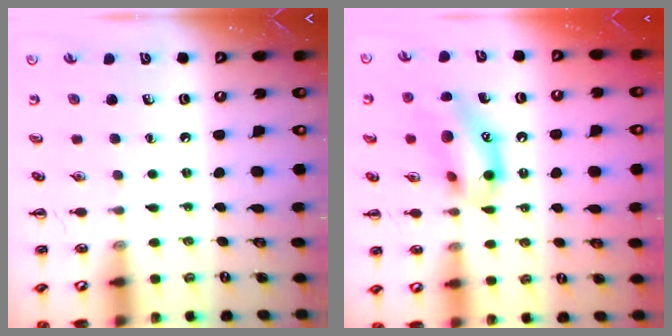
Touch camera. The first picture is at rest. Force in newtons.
{"total": 14.5, "press": 14.3, "slide": 2.6}